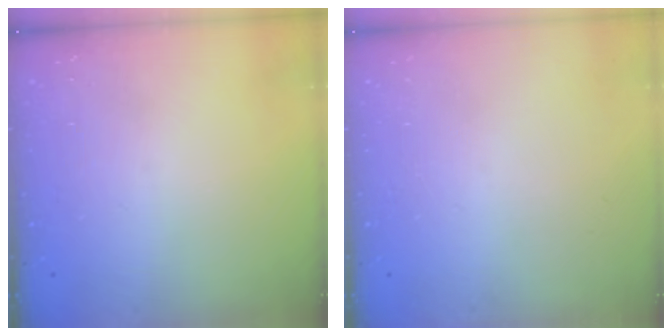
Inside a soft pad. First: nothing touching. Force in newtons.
{"total": 0.0}